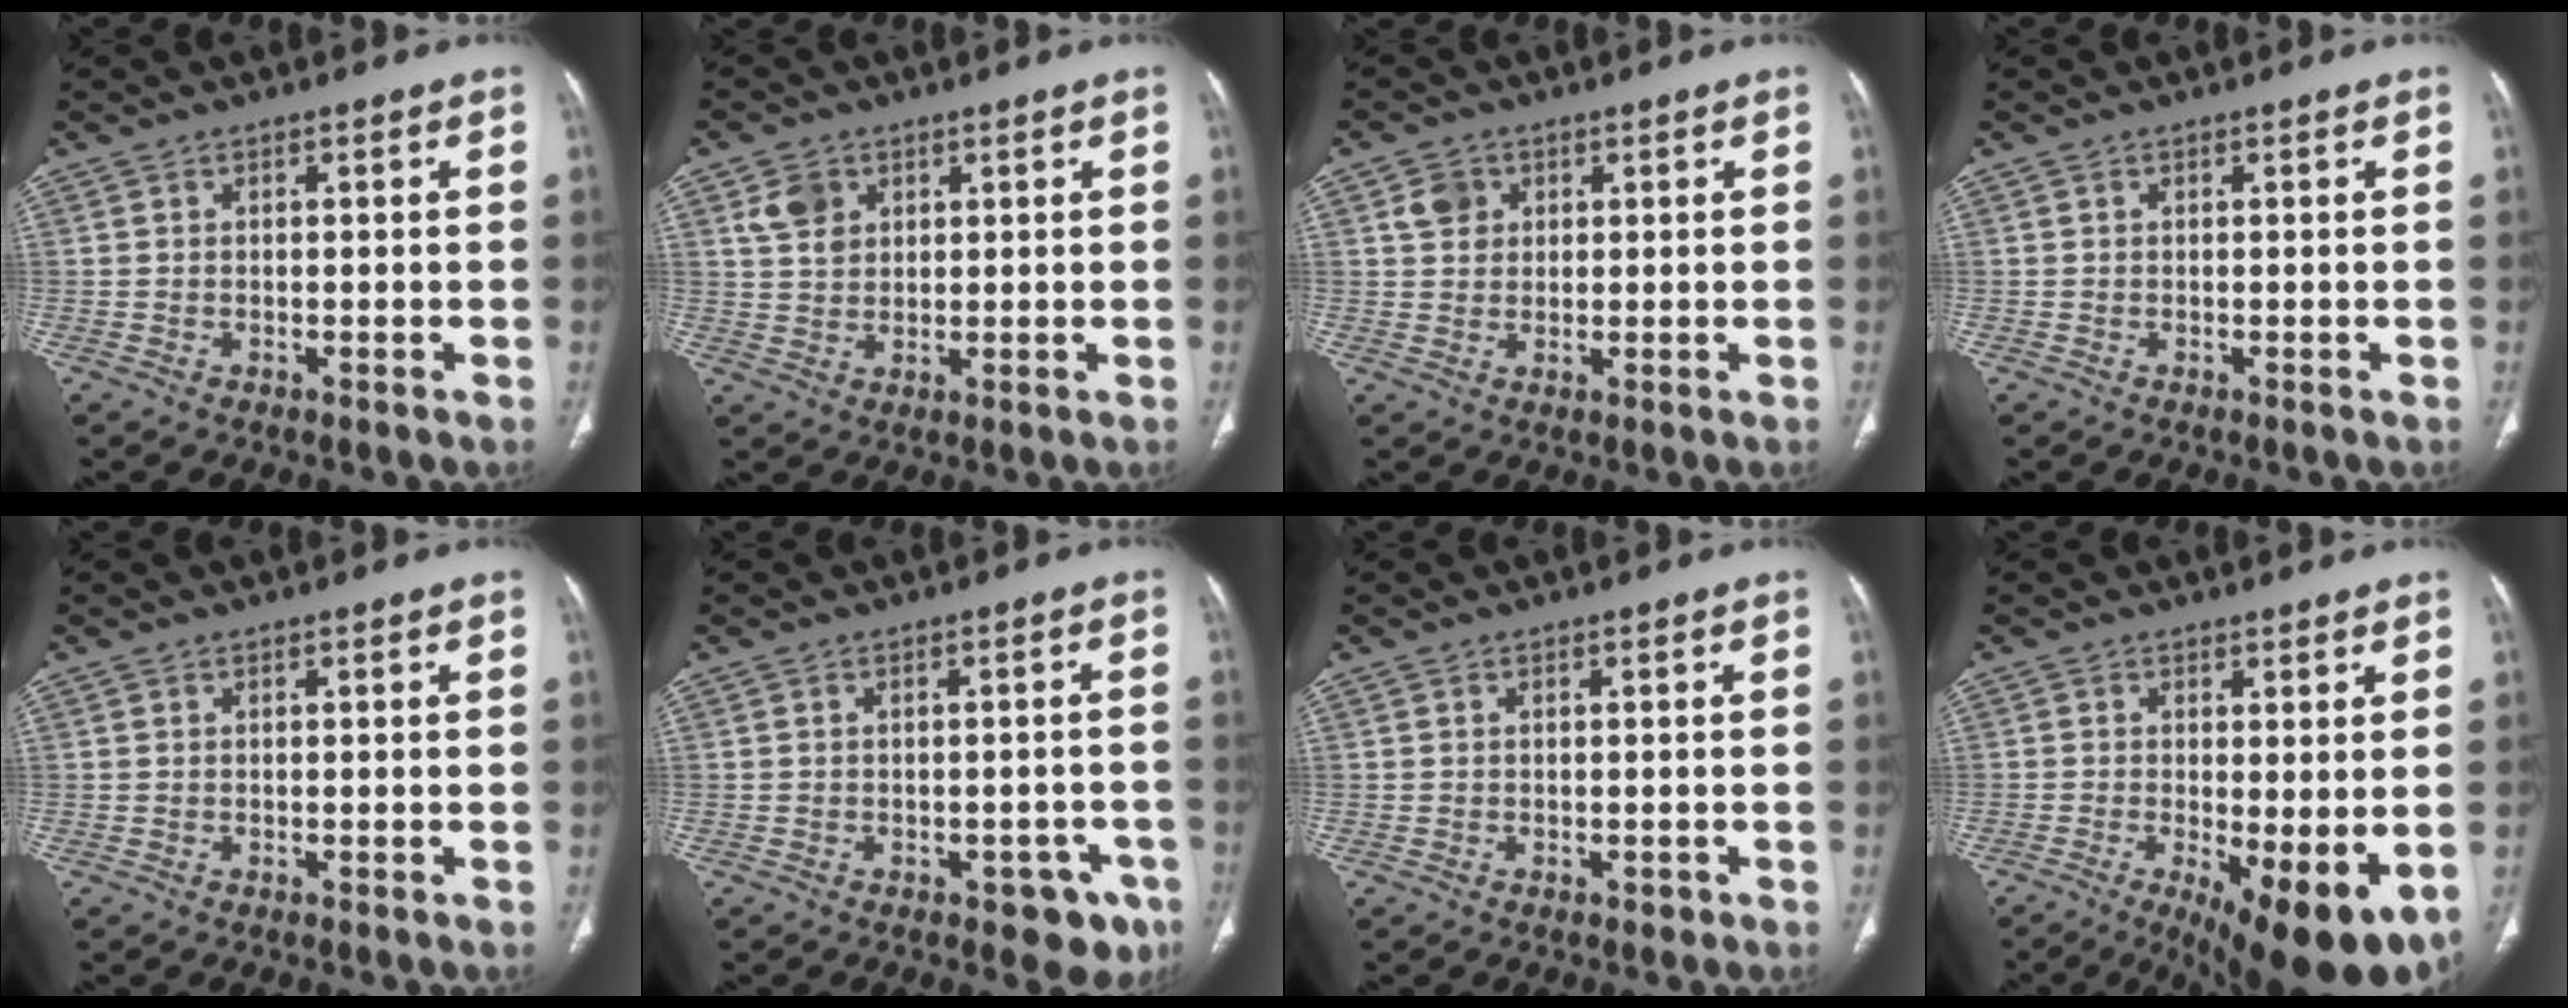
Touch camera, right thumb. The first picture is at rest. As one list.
[{"total": 5.0, "force": [2.3, 3.8, 2.3], "torque": [-0.027, -0.008, 0.049]}, {"total": 4.0, "force": [1.5, 3.3, 1.5], "torque": [-0.010, -0.003, 0.030]}, {"total": 0.0}, {"total": 0.0}, {"total": 6.3, "force": [-3.5, 3.3, 4.0], "torque": [-0.022, 0.014, -0.041]}, {"total": 0.7, "force": [-0.3, 0.4, 0.4], "torque": [-0.003, 0.000, -0.004]}, {"total": 13.6, "force": [-4.3, 4.5, 12.0], "torque": [-0.156, -0.023, -0.051]}]